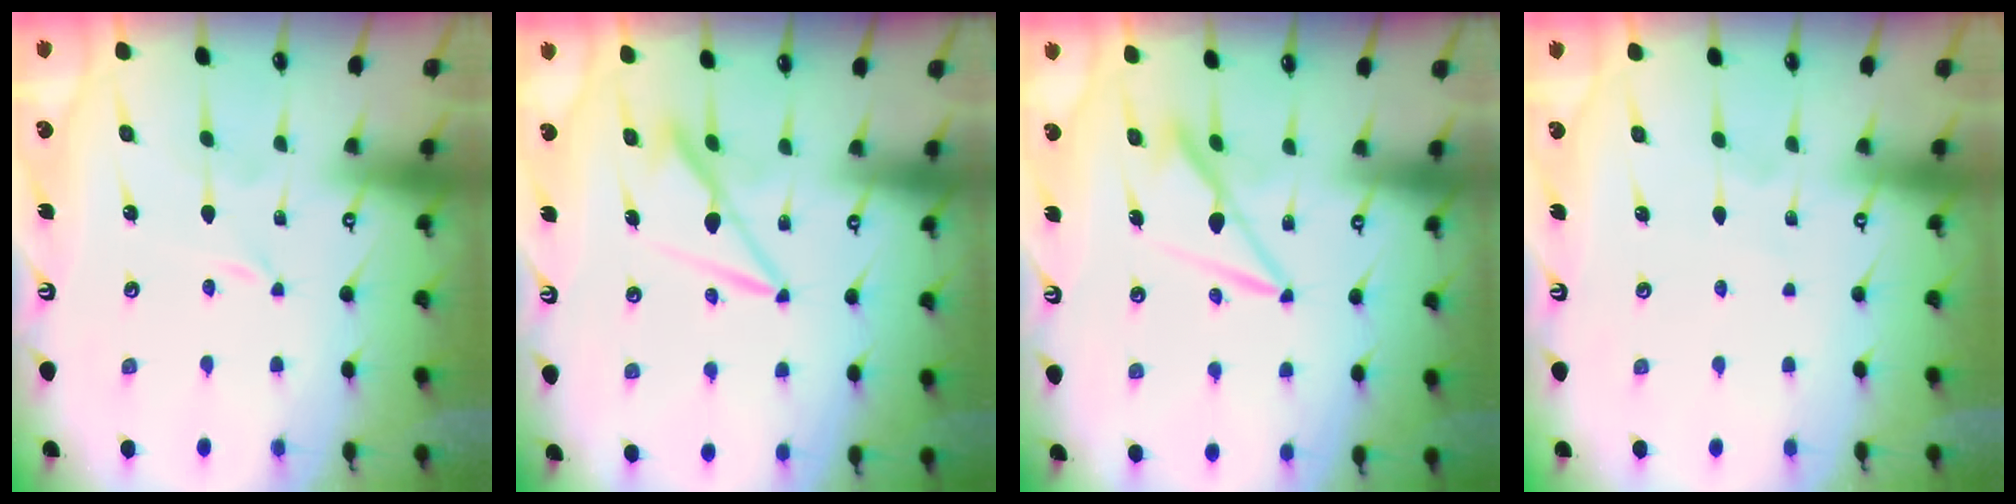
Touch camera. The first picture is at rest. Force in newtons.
{"total": 7.7, "press": 7.7, "slide": 0.9}
{"total": 7.7, "press": 7.7, "slide": 0.9}
{"total": 1.7, "press": 1.7, "slide": 0.2}